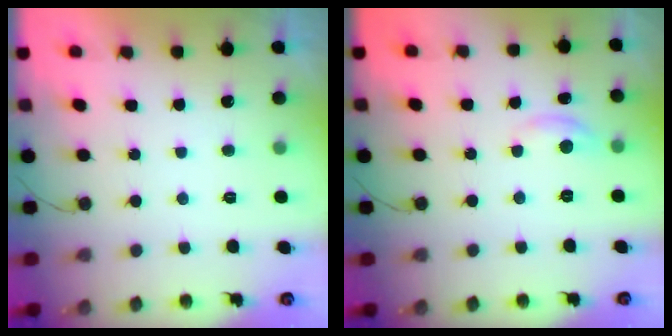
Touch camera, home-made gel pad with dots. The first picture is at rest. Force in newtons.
{"total": 3.9, "press": 3.9, "slide": 0.3}